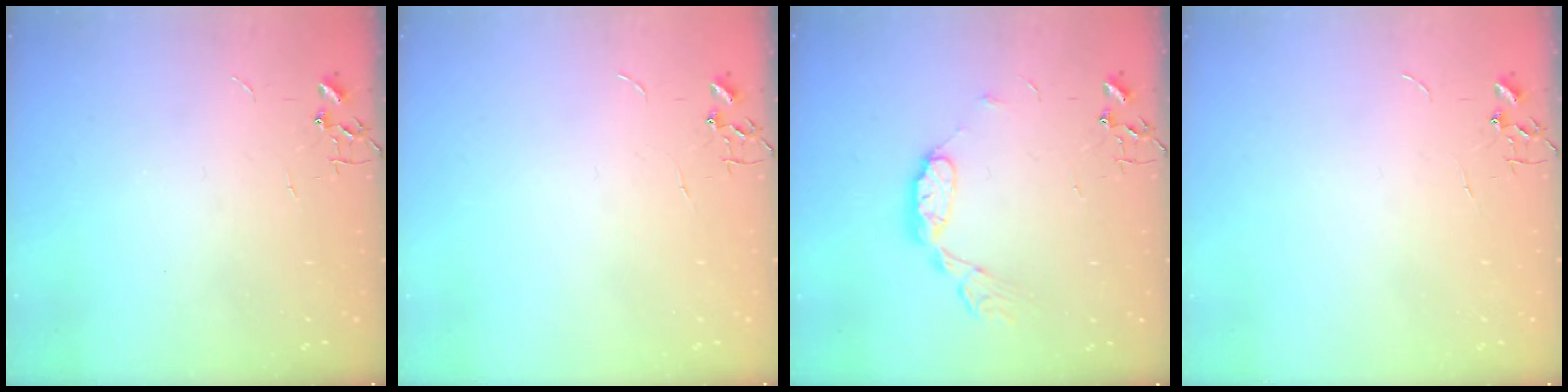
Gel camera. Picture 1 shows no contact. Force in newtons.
{"total": 0.0}
{"total": 8.7, "press": 8.7, "slide": 0.1}
{"total": 0.0}